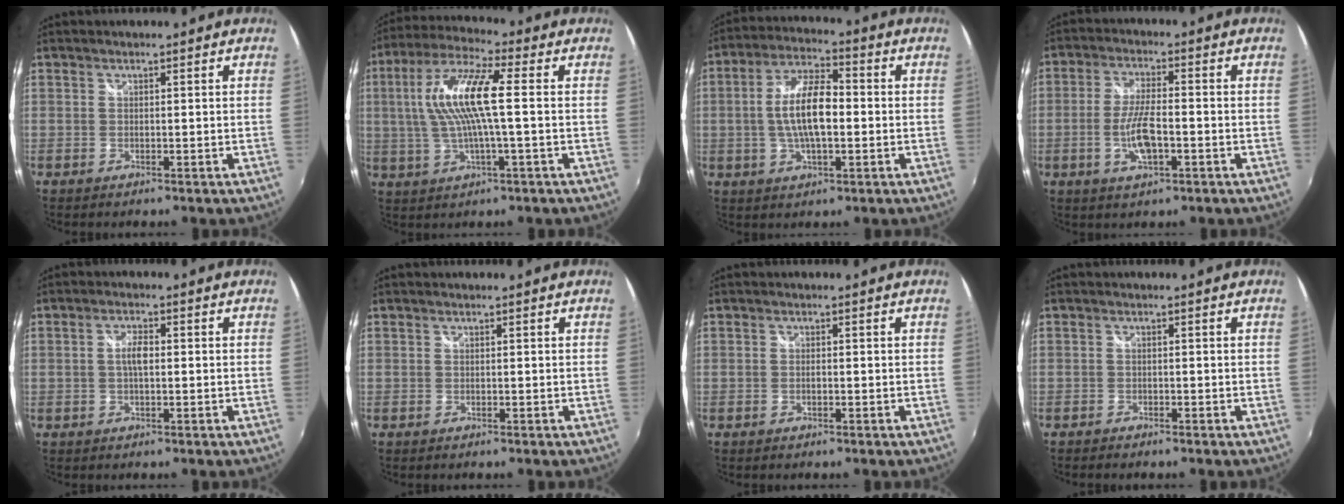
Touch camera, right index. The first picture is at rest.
{"total": 13.0, "force": [1.1, 2.3, 12.8], "torque": [-0.246, 0.013, 0.018]}
{"total": 10.9, "force": [-0.8, 4.1, 10.1], "torque": [-0.199, 0.010, -0.015]}
{"total": 7.8, "force": [-2.2, 2.5, 7.0], "torque": [-0.143, -0.003, -0.041]}
{"total": 2.9, "force": [0.0, 1.1, 2.6], "torque": [-0.050, 0.005, -0.003]}
{"total": 0.0}
{"total": 0.8, "force": [-0.2, 0.3, 0.6], "torque": [-0.014, 0.001, -0.006]}
{"total": 1.6, "force": [-1.4, 0.4, 0.5], "torque": [-0.017, -0.009, -0.028]}